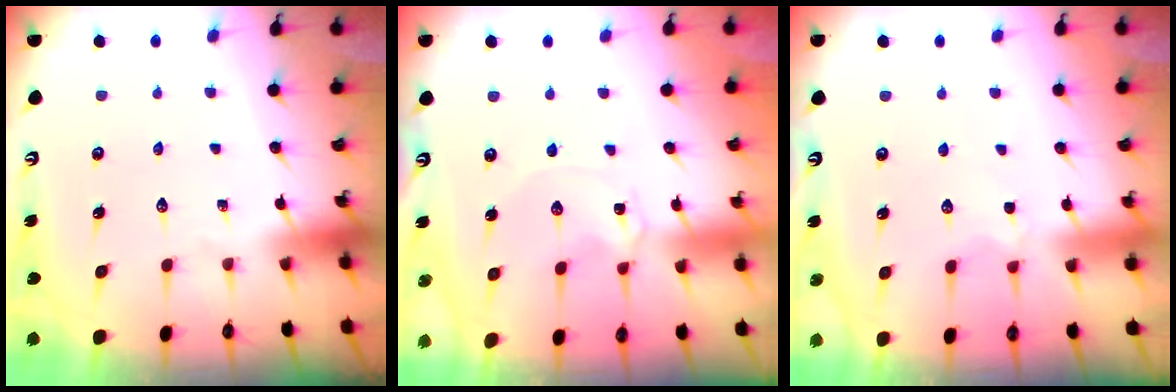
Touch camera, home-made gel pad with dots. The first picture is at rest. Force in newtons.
{"total": 0.0}
{"total": 2.2, "press": 2.2, "slide": 0.5}